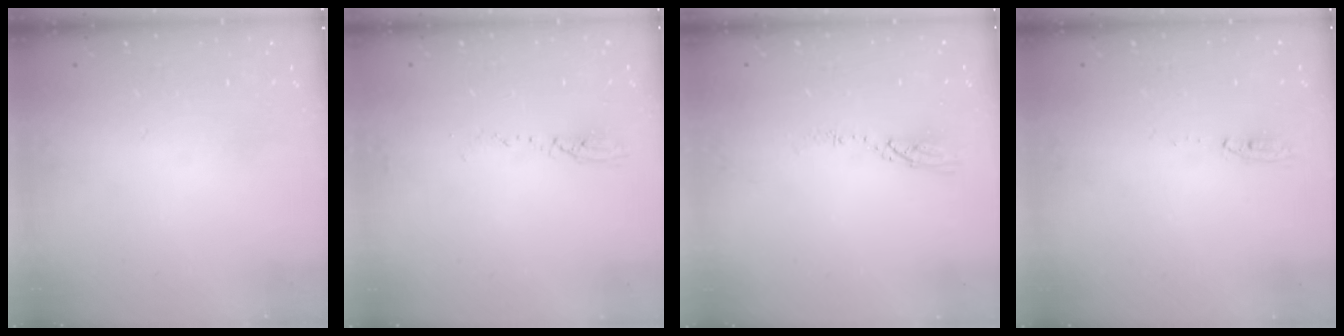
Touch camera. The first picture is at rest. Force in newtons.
{"total": 3.7, "press": 3.6, "slide": 1.1}
{"total": 3.5, "press": 3.5, "slide": 0.3}
{"total": 4.1, "press": 3.1, "slide": 2.6}